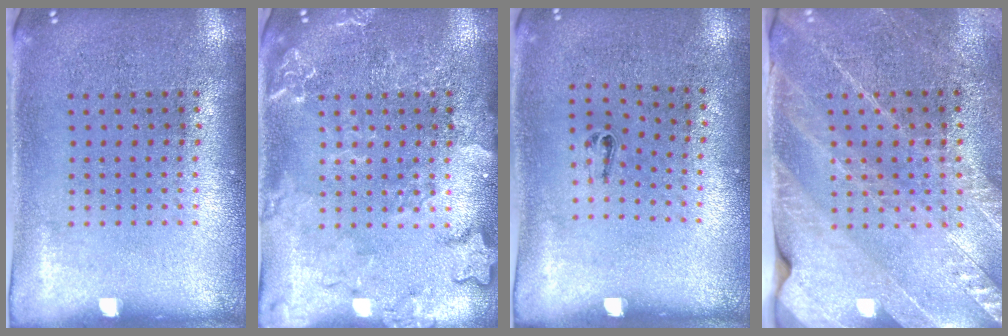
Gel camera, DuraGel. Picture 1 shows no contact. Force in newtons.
{"total": 3.1, "press": 3.0, "slide": 0.4}
{"total": 0.5, "press": 0.3, "slide": 0.5}
{"total": 2.6, "press": 2.6, "slide": 0.0}